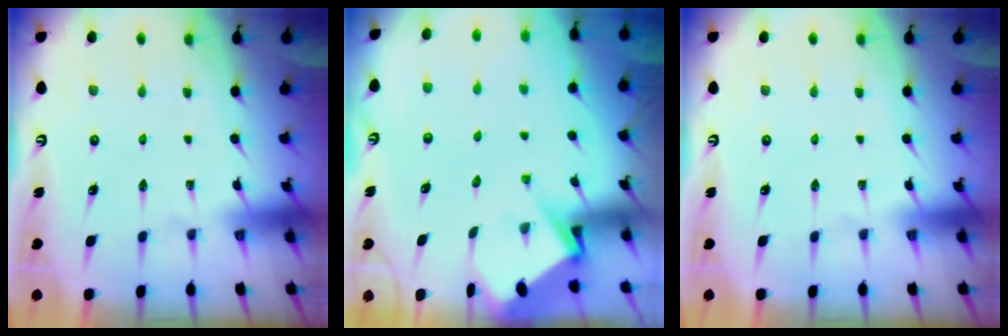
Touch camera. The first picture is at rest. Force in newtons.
{"total": 6.4, "press": 6.4, "slide": 0.4}
{"total": 0.0}